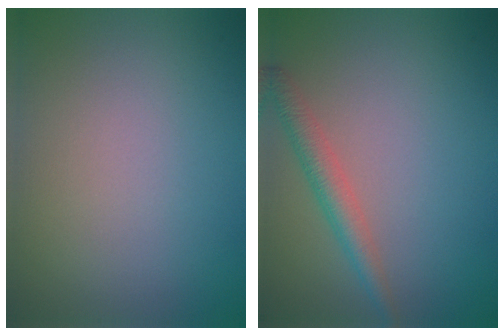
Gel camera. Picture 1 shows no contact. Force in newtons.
{"total": 2.4, "press": 2.4, "slide": 0.1}